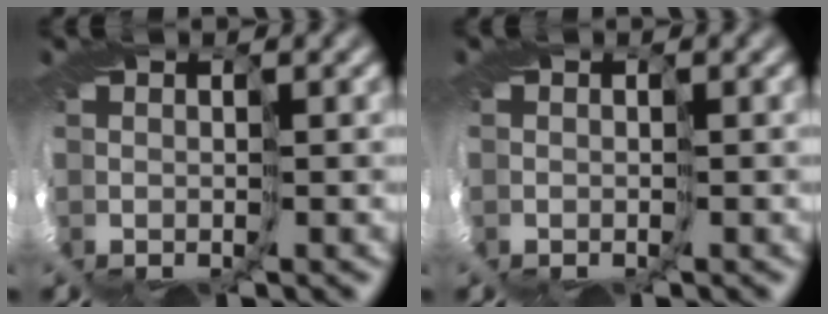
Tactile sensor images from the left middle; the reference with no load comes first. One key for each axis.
{"total": 1.7, "fx": -0.3, "fy": 1.6, "fz": 0.4, "tx": -0.002, "ty": -0.008, "tz": 0.004}